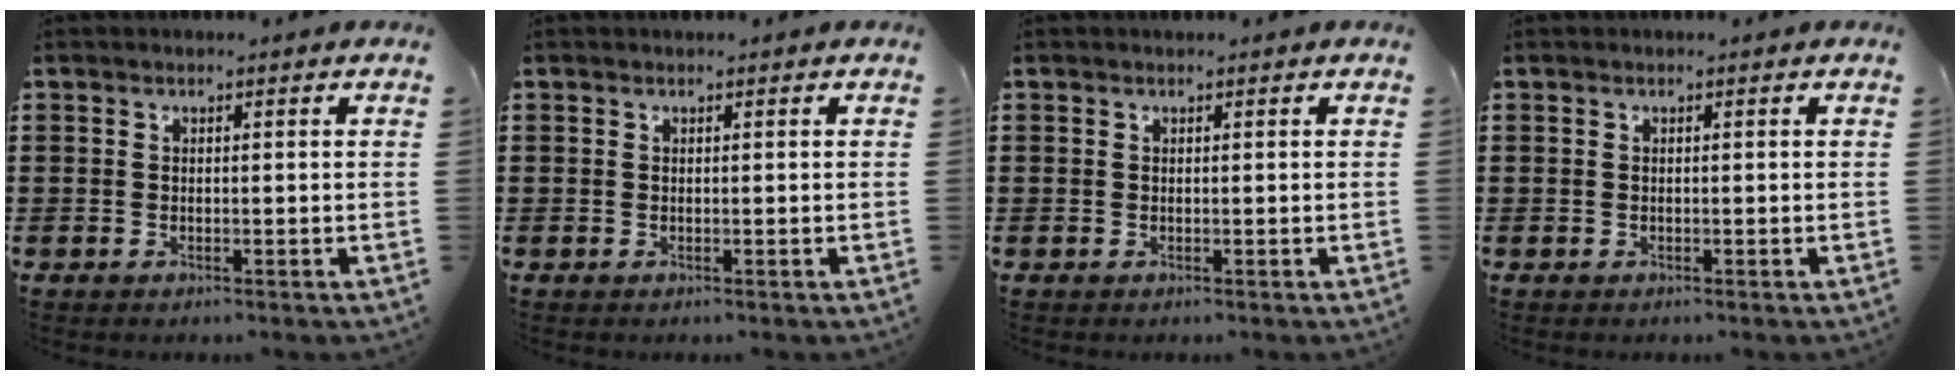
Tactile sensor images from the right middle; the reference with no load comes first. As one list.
[{"total": 0.0}, {"total": 0.0}, {"total": 0.0}]